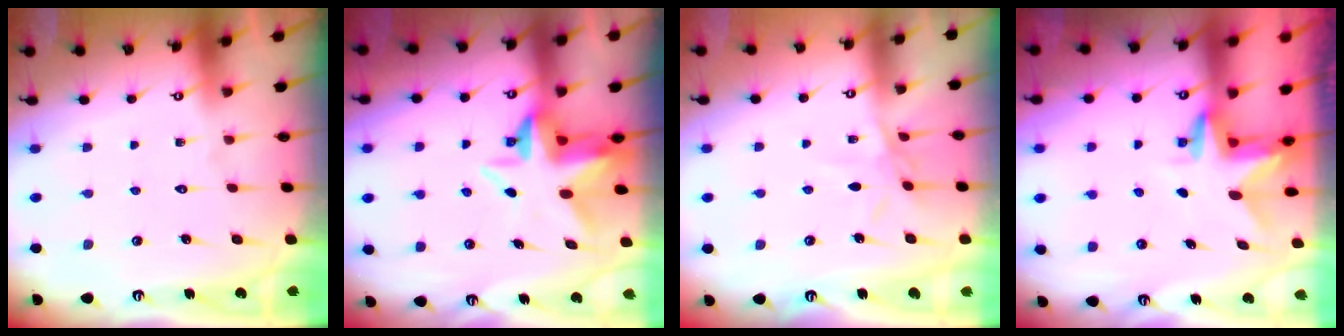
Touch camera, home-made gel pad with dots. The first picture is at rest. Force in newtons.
{"total": 6.2, "press": 6.1, "slide": 1.2}
{"total": 6.0, "press": 6.0, "slide": 0.5}
{"total": 3.1, "press": 3.1, "slide": 0.2}